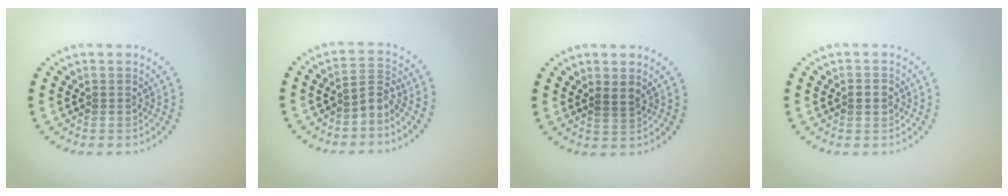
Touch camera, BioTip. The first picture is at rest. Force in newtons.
{"total": 2.1, "press": 1.4, "slide": 1.6}
{"total": 1.1, "press": 1.0, "slide": 0.4}
{"total": 1.1, "press": 1.1, "slide": 0.1}